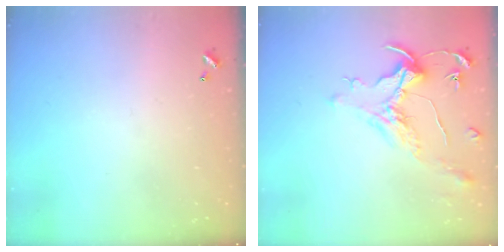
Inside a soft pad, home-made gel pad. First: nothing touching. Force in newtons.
{"total": 1.6, "press": 1.4, "slide": 0.7}